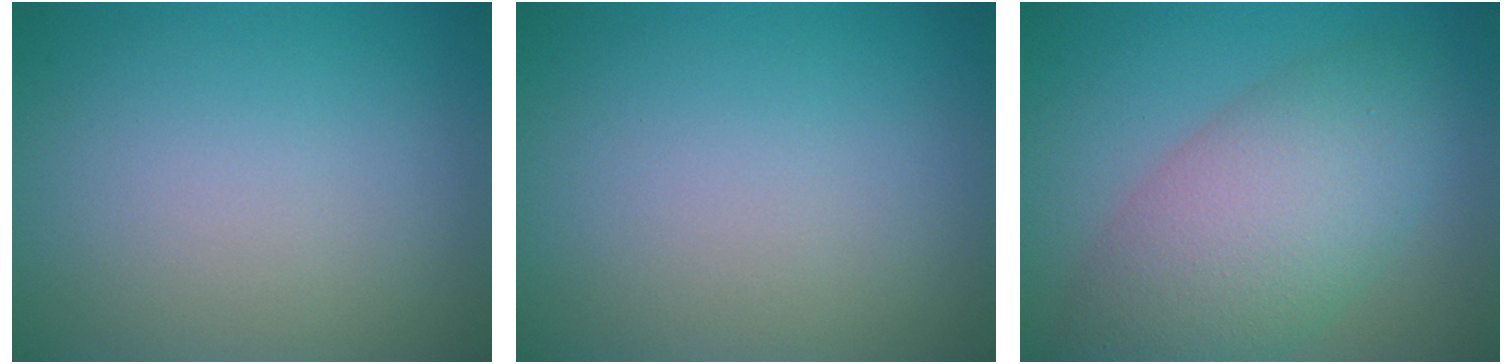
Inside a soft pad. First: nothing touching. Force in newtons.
{"total": 0.0}
{"total": 8.0, "press": 8.0, "slide": 0.2}